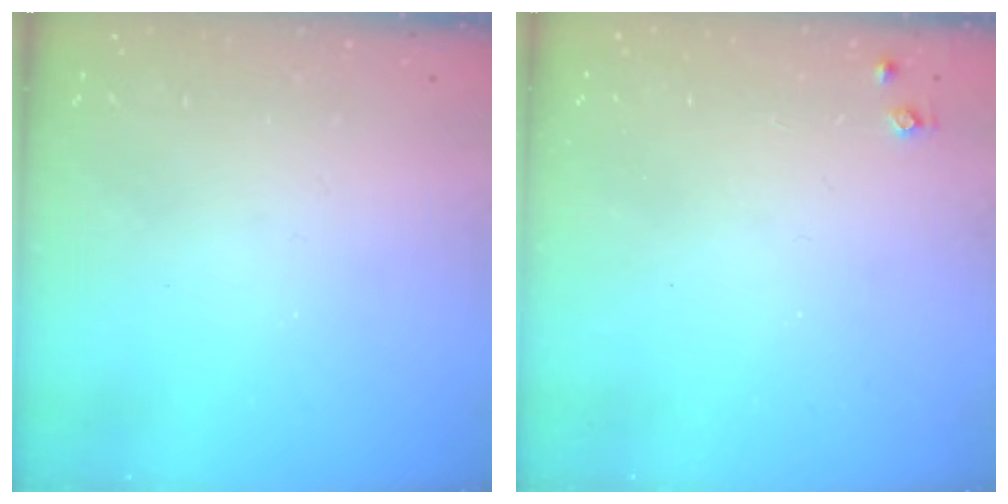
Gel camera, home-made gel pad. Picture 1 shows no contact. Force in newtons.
{"total": 3.7, "press": 3.6, "slide": 0.5}